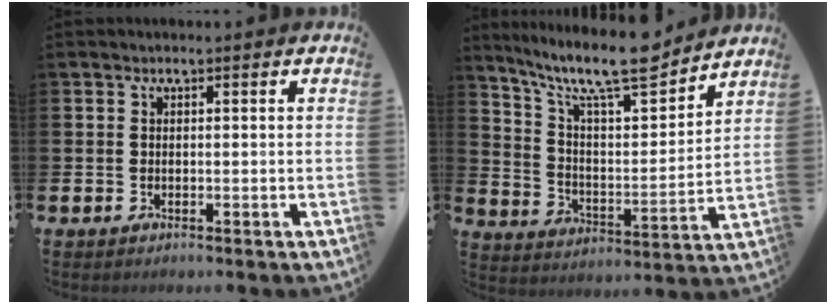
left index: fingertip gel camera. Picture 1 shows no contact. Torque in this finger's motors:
{"motor_torque": [0.41, -0.40, 0.66, 0.21]}